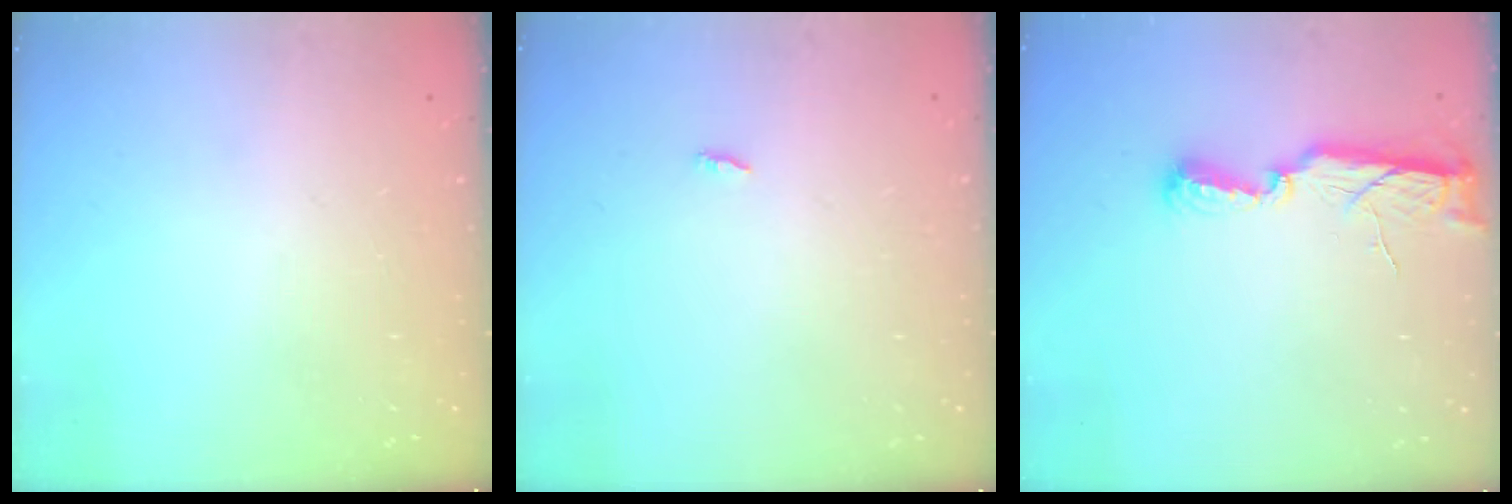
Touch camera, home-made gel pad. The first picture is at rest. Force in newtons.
{"total": 1.8, "press": 1.8, "slide": 0.2}
{"total": 7.5, "press": 7.5, "slide": 0.4}